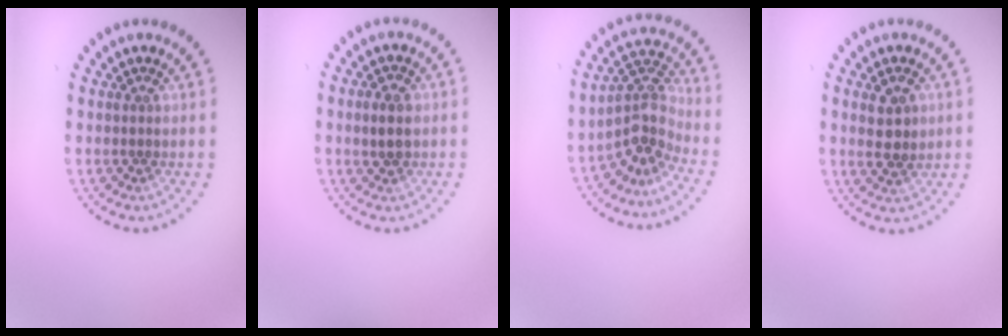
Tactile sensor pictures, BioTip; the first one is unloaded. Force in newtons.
{"total": 2.2, "press": 2.2, "slide": 0.1}
{"total": 3.9, "press": 2.9, "slide": 2.6}
{"total": 2.8, "press": 2.8, "slide": 0.4}